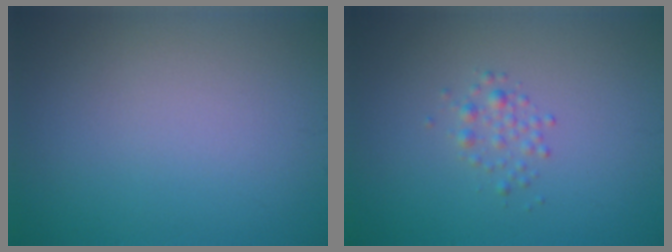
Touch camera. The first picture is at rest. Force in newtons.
{"total": 1.2, "press": 1.2, "slide": 0.1}